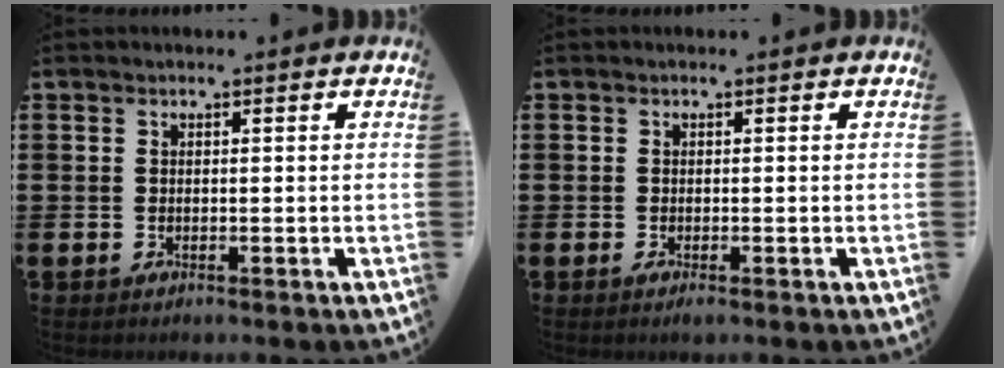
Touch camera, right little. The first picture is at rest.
{"total": 0.6, "force": [-0.1, 0.1, 0.5], "torque": [-0.010, -0.001, -0.003]}